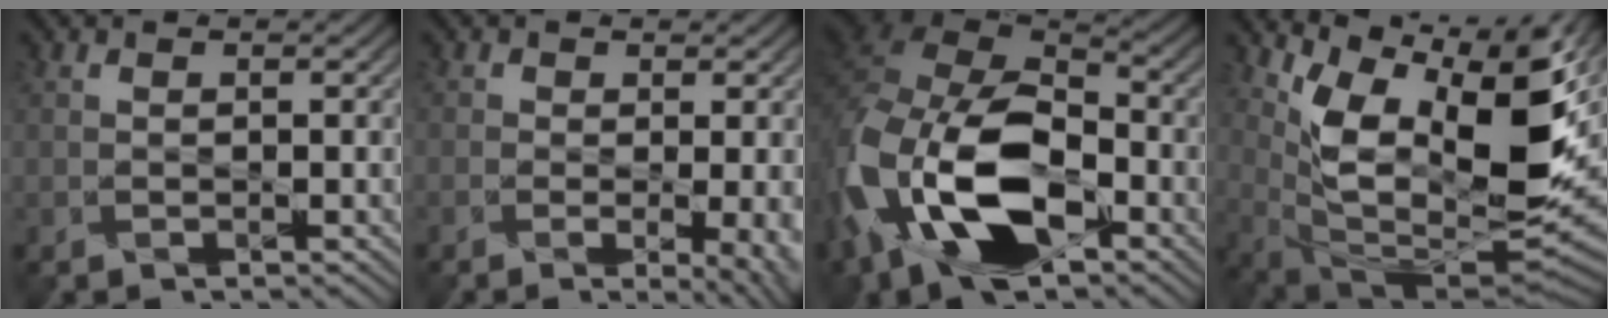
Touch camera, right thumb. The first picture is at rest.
{"total": 6.2, "force": [-1.4, 2.5, 5.5], "torque": [-0.060, -0.006, -0.008]}
{"total": 17.5, "force": [-6.6, 10.8, 12.1], "torque": [-0.289, -0.040, -0.121]}
{"total": 13.3, "force": [4.7, 5.7, 11.1], "torque": [-0.192, -0.016, 0.091]}